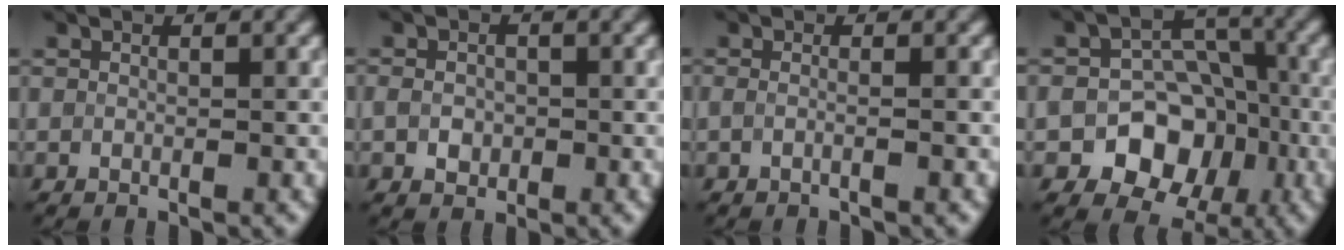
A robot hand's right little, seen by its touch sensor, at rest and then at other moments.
{"total": 1.9, "force": [-0.4, 1.5, 1.1], "torque": [-0.023, -0.002, -0.008]}
{"total": 2.1, "force": [0.1, 1.1, 1.7], "torque": [0.001, -0.002, -0.026]}
{"total": 8.3, "force": [-3.1, 6.4, 4.2], "torque": [-0.030, 0.003, -0.064]}